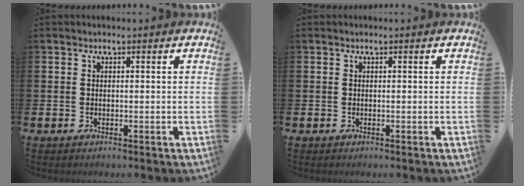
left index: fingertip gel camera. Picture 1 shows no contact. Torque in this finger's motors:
{"motor_torque": [0.00, 0.00, 0.00, 0.02]}